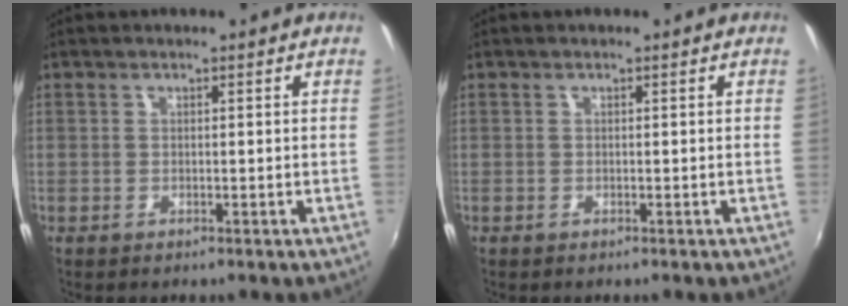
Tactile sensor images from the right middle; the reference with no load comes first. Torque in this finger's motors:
{"motor_torque": [0.03, 0.05, 0.02, 0.01]}